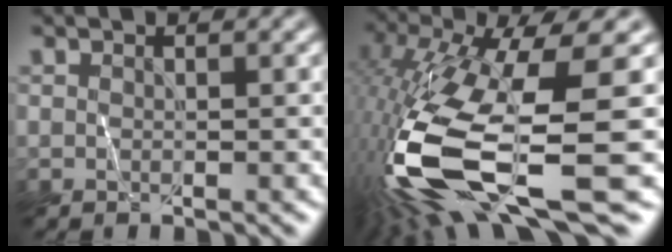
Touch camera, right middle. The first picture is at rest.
{"total": 15.6, "force": [-4.9, 4.5, 14.2], "torque": [-0.311, -0.028, -0.074]}